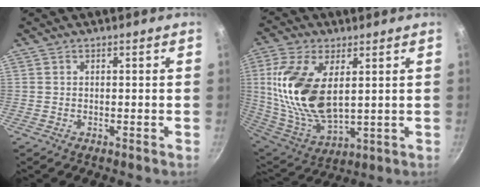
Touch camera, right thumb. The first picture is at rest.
{"total": 18.9, "force": [3.9, 9.9, 15.6], "torque": [-0.310, -0.023, 0.085]}